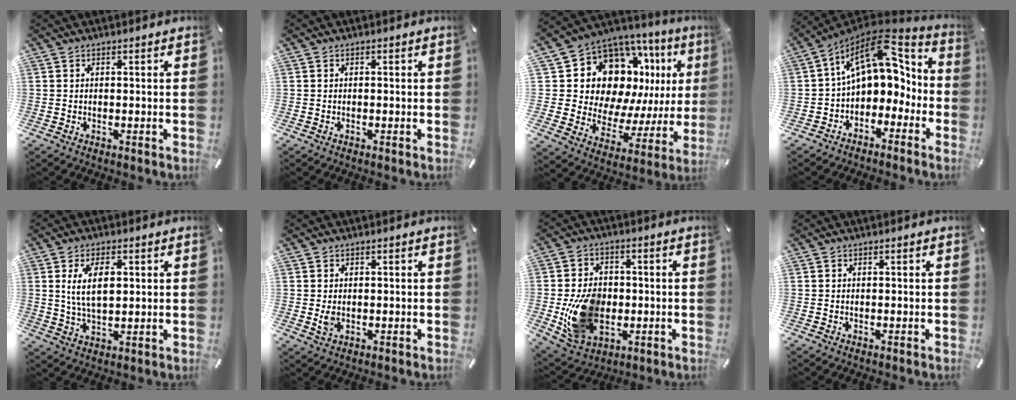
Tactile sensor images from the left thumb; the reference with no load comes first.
{"total": 0.0}
{"total": 15.6, "force": [7.7, 11.3, 7.6], "torque": [-0.128, -0.082, 0.157]}
{"total": 15.5, "force": [5.1, 10.3, 10.4], "torque": [-0.153, -0.039, 0.091]}
{"total": 8.4, "force": [2.1, 4.4, 6.8], "torque": [-0.139, -0.003, 0.030]}
{"total": 2.4, "force": [0.1, 1.8, 1.6], "torque": [-0.028, -0.004, -0.002]}
{"total": 14.4, "force": [-2.0, 11.2, 8.9], "torque": [-0.179, 0.004, -0.032]}
{"total": 0.0}